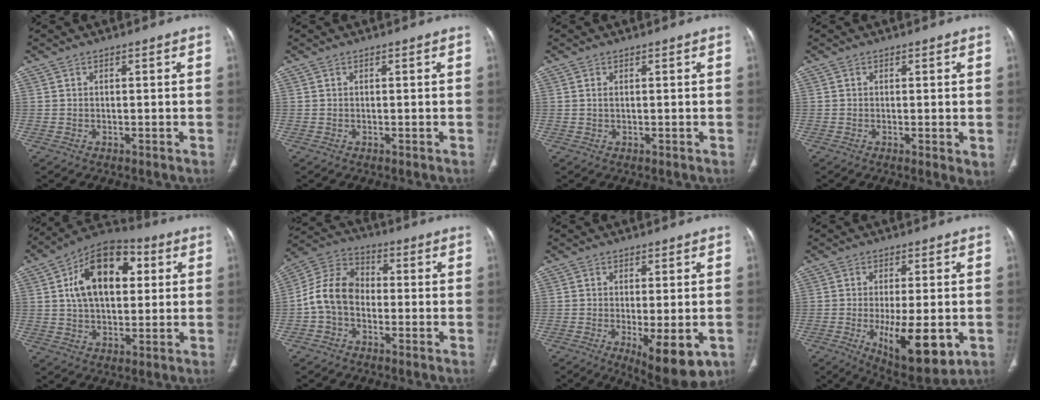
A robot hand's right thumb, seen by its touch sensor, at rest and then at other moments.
{"total": 0.0}
{"total": 0.8, "force": [0.2, 0.4, 0.6], "torque": [-0.018, 0.003, 0.007]}
{"total": 2.2, "force": [-0.1, 0.6, 2.1], "torque": [-0.037, -0.011, -0.004]}
{"total": 16.7, "force": [4.0, 10.1, 12.7], "torque": [-0.181, 0.014, 0.060]}
{"total": 9.9, "force": [-1.8, 7.4, 6.4], "torque": [-0.114, 0.037, -0.048]}
{"total": 10.6, "force": [-3.7, 3.8, 9.2], "torque": [-0.122, -0.016, -0.047]}
{"total": 14.0, "force": [-3.7, 5.2, 12.5], "torque": [-0.185, -0.022, -0.043]}